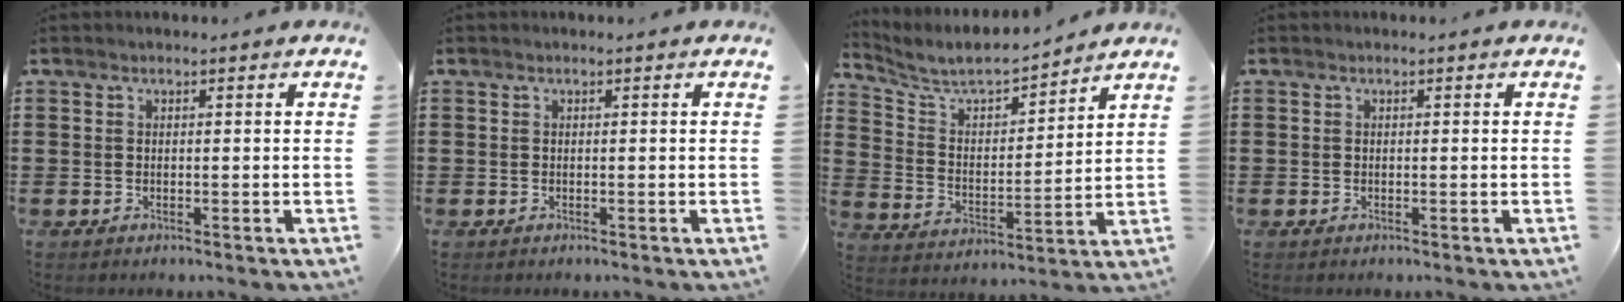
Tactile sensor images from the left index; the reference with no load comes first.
{"total": 0.0}
{"total": 6.6, "force": [6.1, 1.1, 2.1], "torque": [-0.071, -0.039, 0.102]}
{"total": 0.0}